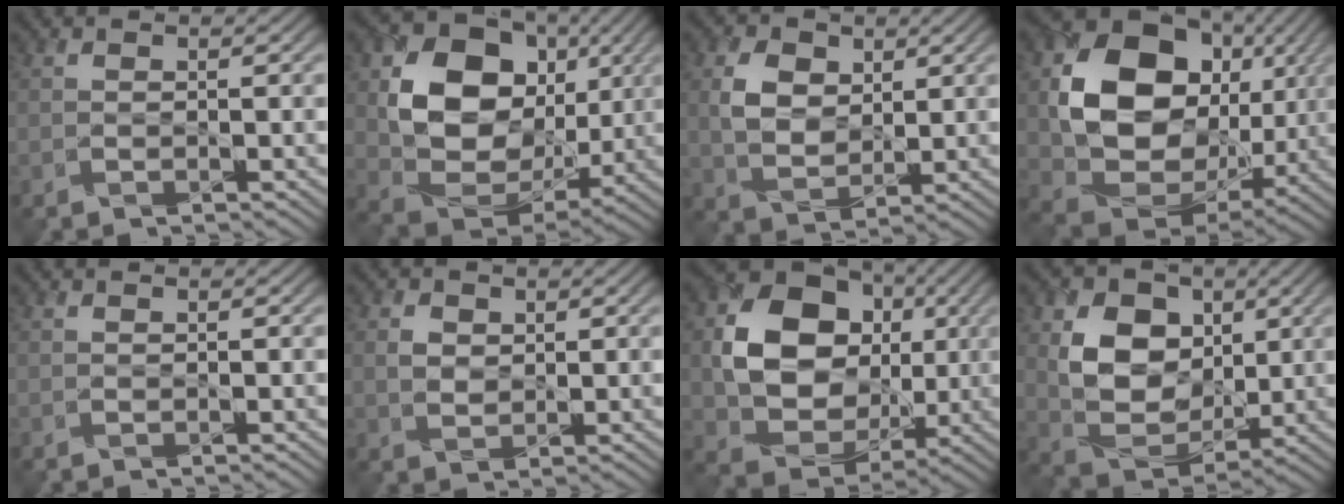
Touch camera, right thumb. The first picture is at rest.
{"total": 15.1, "force": [3.1, 11.6, 9.1], "torque": [-0.178, -0.007, 0.056]}
{"total": 6.3, "force": [1.9, 4.4, 4.1], "torque": [-0.095, 0.001, 0.038]}
{"total": 17.3, "force": [2.9, 13.3, 10.6], "torque": [-0.218, -0.023, 0.068]}
{"total": 0.0}
{"total": 2.5, "force": [0.8, 2.0, 1.4], "torque": [-0.036, -0.002, 0.014]}
{"total": 13.4, "force": [1.5, 10.8, 7.8], "torque": [-0.147, -0.006, 0.025]}
{"total": 10.5, "force": [2.3, 7.9, 6.6], "torque": [-0.144, -0.006, 0.033]}